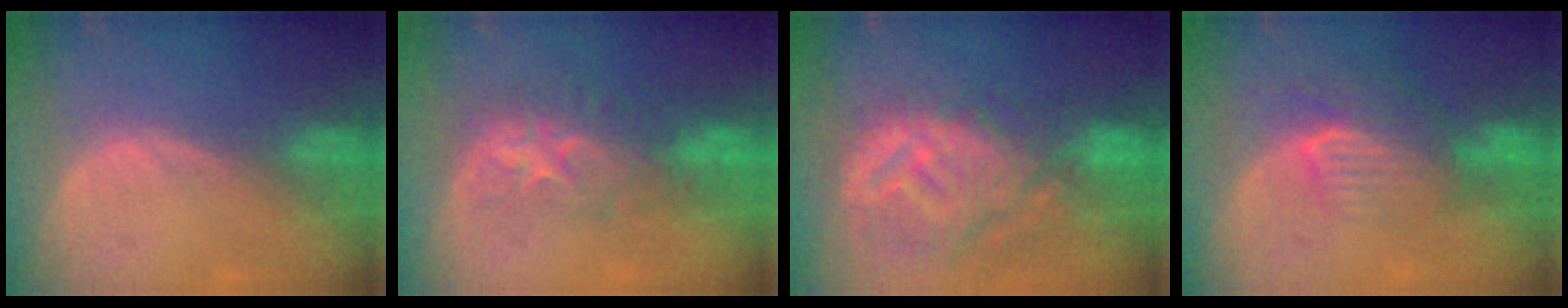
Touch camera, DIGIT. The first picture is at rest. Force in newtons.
{"total": 8.0, "press": 7.8, "slide": 2.1}
{"total": 12.6, "press": 11.2, "slide": 5.8}
{"total": 8.1, "press": 7.2, "slide": 3.6}